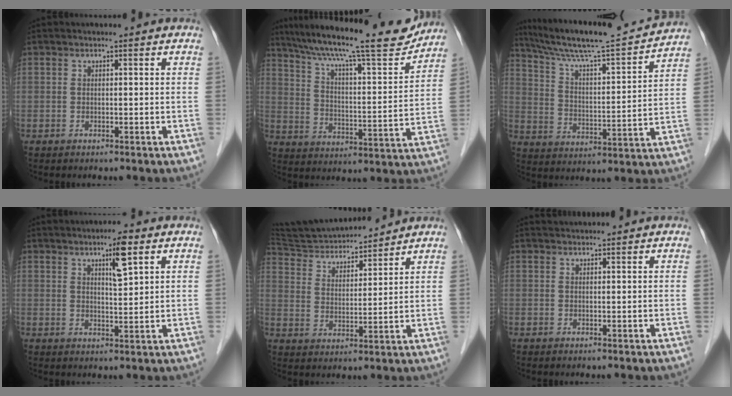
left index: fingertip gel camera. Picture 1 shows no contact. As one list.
[{"total": 22.2, "force": [19.0, 2.7, 11.0], "torque": [-0.193, -0.003, 0.277]}, {"total": 18.3, "force": [16.6, 0.3, 7.6], "torque": [-0.135, 0.000, 0.260]}, {"total": 4.8, "force": [2.5, 0.6, 4.0], "torque": [-0.067, 0.002, 0.041]}, {"total": 13.2, "force": [12.6, 1.9, 3.5], "torque": [-0.061, 0.011, 0.220]}, {"total": 1.6, "force": [1.6, 0.2, 0.1], "torque": [-0.005, 0.020, 0.030]}]